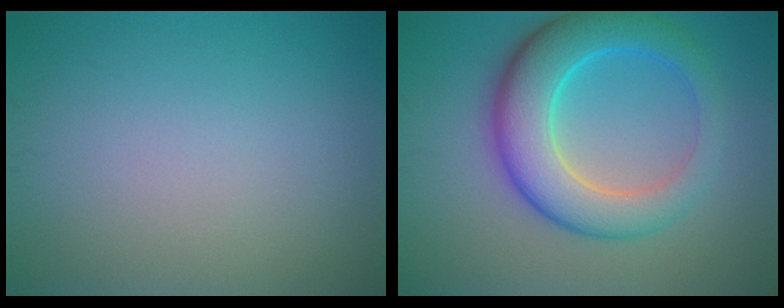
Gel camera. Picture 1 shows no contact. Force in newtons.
{"total": 8.0, "press": 8.0, "slide": 0.1}